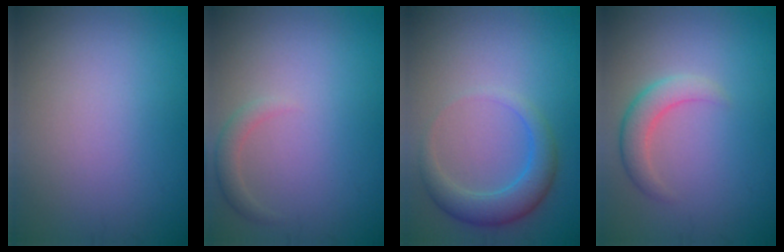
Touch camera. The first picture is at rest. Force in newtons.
{"total": 1.3, "press": 1.3, "slide": 0.1}
{"total": 3.5, "press": 3.5, "slide": 0.1}
{"total": 2.6, "press": 2.6, "slide": 0.0}